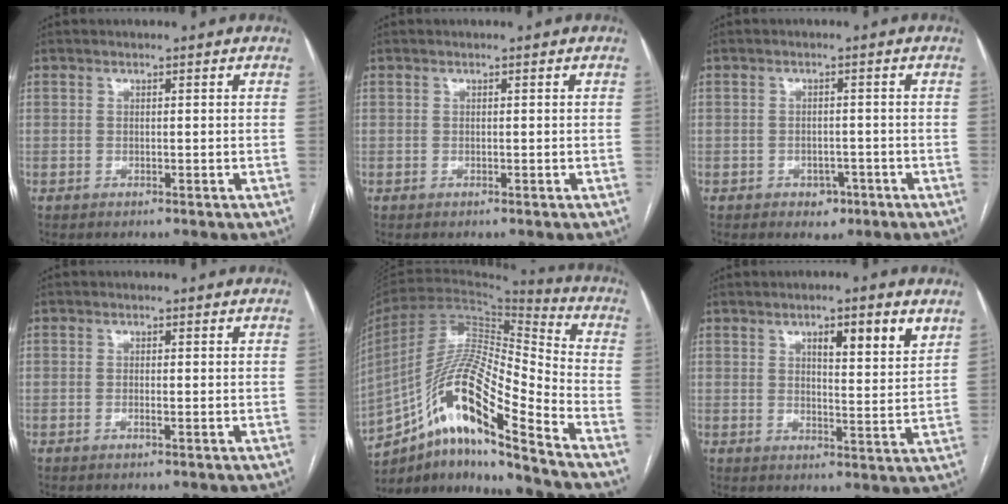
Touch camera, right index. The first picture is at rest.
{"total": 0.0}
{"total": 2.8, "force": [-1.6, 2.0, 1.1], "torque": [-0.009, 0.006, -0.014]}
{"total": 0.8, "force": [-0.3, 0.0, 0.7], "torque": [-0.014, 0.000, -0.006]}
{"total": 18.1, "force": [-10.9, 1.3, 14.4], "torque": [-0.281, 0.006, -0.193]}
{"total": 7.6, "force": [4.3, 1.3, 6.2], "torque": [-0.089, -0.003, 0.059]}